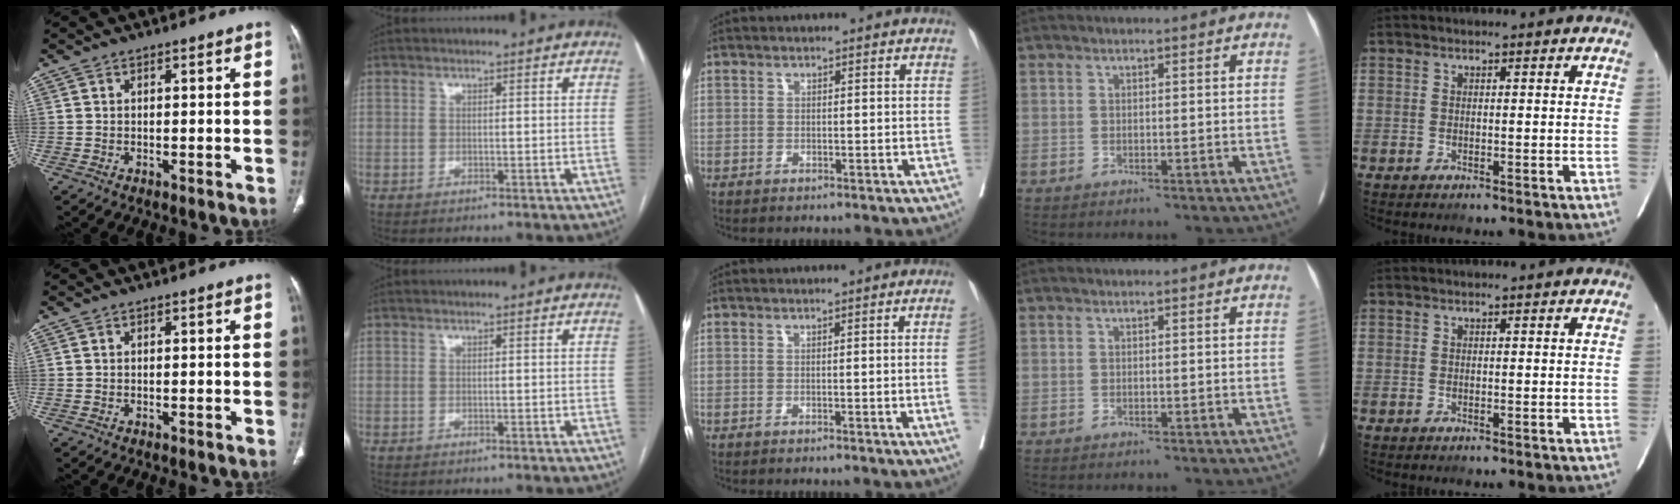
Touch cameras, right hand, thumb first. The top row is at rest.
{"middle": {"total": 2.8, "force": [-0.3, -1.2, 2.5], "torque": [-0.032, -0.004, 0.000]}}